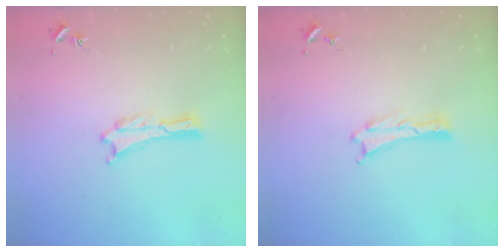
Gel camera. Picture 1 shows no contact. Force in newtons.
{"total": 0.0}